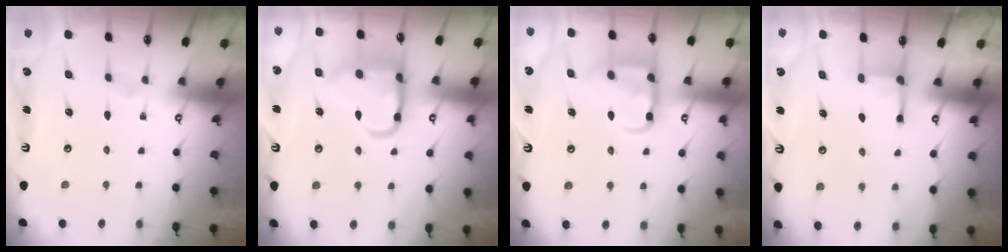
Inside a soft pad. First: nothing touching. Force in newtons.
{"total": 15.2, "press": 15.1, "slide": 1.7}
{"total": 12.4, "press": 12.3, "slide": 1.4}
{"total": 2.8, "press": 2.8, "slide": 0.6}